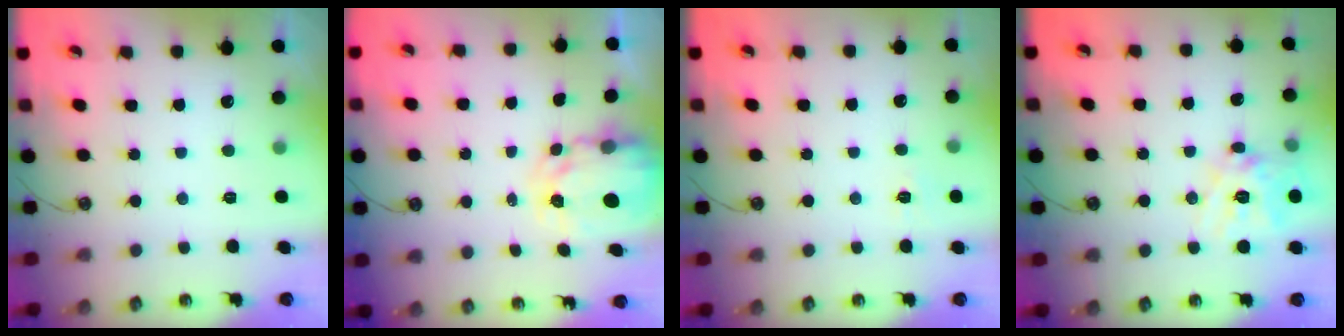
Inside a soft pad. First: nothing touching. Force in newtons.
{"total": 5.0, "press": 5.0, "slide": 0.4}
{"total": 4.8, "press": 4.8, "slide": 0.6}
{"total": 14.7, "press": 14.6, "slide": 1.8}